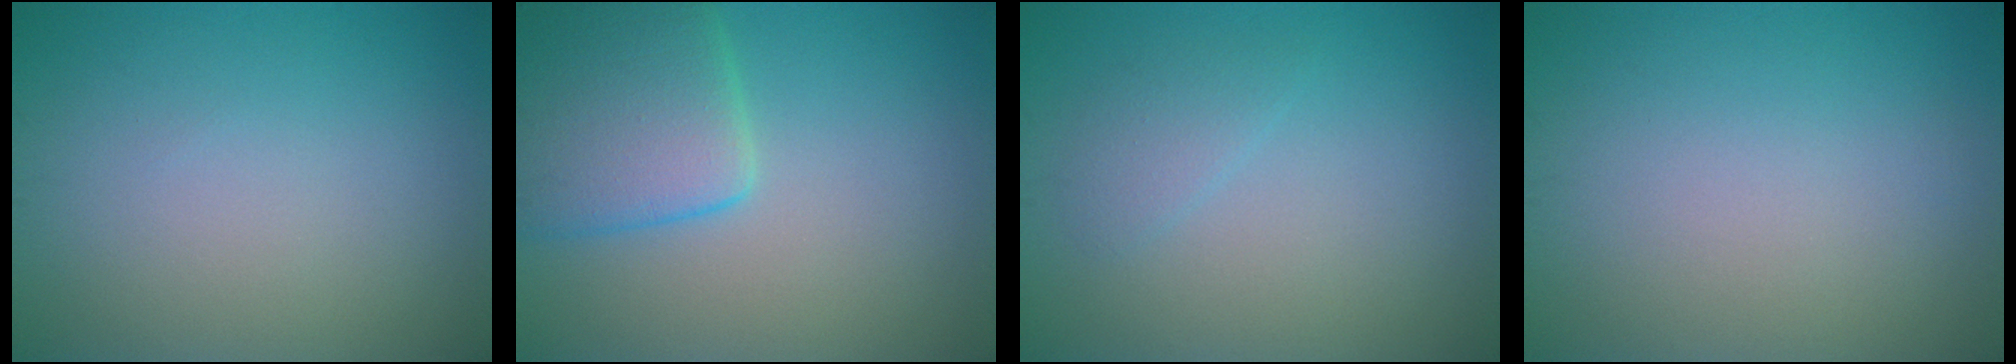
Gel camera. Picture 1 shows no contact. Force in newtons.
{"total": 6.2, "press": 6.1, "slide": 0.4}
{"total": 1.3, "press": 1.3, "slide": 0.1}
{"total": 0.0}